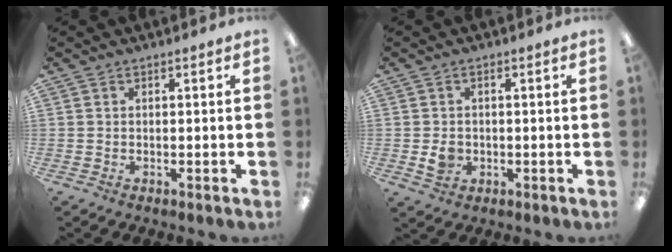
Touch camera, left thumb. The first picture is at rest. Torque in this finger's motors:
{"motor_torque": [-0.05, 0.05, 0.21, -0.24, 0.00]}